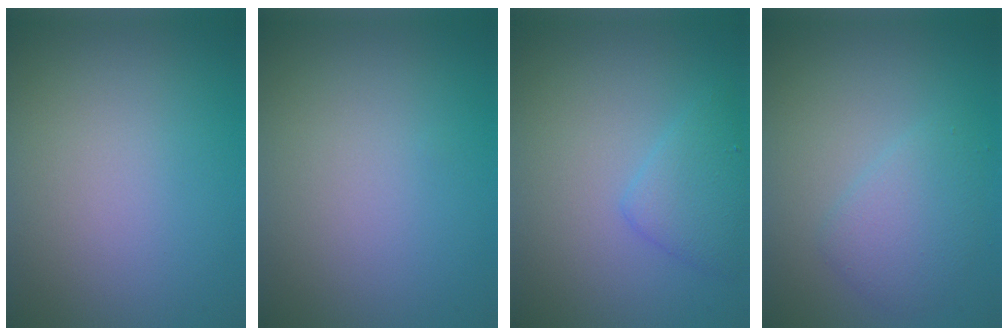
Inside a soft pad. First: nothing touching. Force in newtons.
{"total": 0.0}
{"total": 2.5, "press": 2.5, "slide": 0.1}
{"total": 2.7, "press": 2.7, "slide": 0.2}